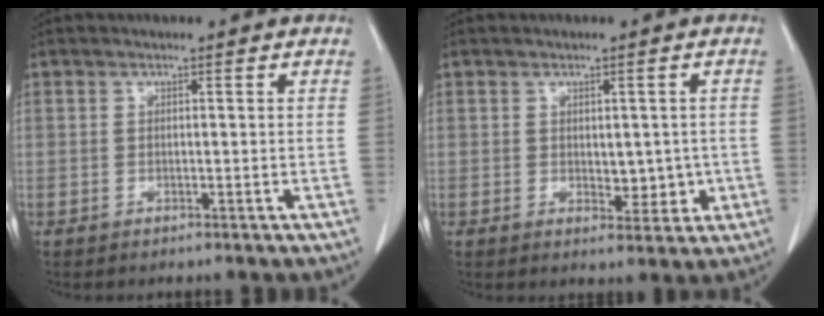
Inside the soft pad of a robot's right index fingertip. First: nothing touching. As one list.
[{"total": 4.1, "force": [-0.3, 2.3, 3.4], "torque": [-0.037, -0.003, 0.007]}]